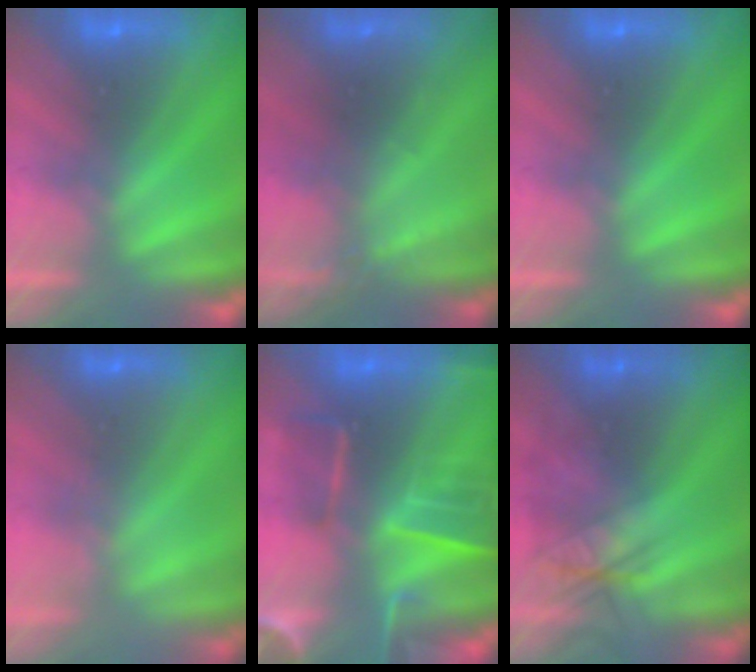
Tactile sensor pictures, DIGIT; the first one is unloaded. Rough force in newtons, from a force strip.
{"total": 2.0}
{"total": 0.0}
{"total": 2.4}
{"total": 8.9}
{"total": 2.5}